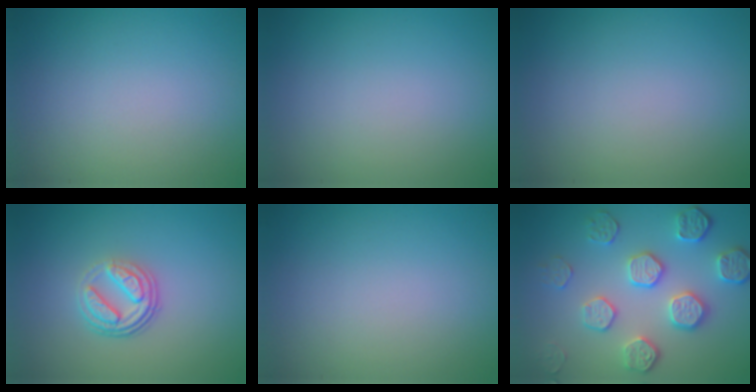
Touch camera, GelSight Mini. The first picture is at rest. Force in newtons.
{"total": 0.0}
{"total": 0.0}
{"total": 3.9, "press": 2.8, "slide": 2.7}
{"total": 0.0}
{"total": 5.0, "press": 4.3, "slide": 2.5}